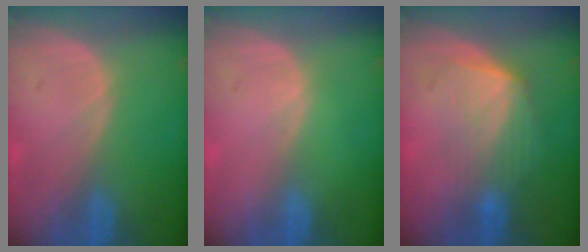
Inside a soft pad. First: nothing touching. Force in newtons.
{"total": 0.0}
{"total": 6.3, "press": 6.0, "slide": 1.9}